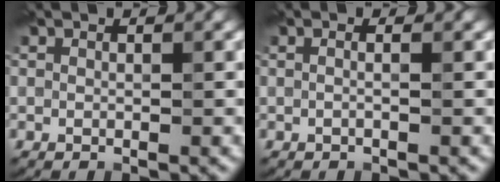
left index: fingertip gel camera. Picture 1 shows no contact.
{"total": 1.3, "force": [0.4, 0.7, 1.1], "torque": [0.002, -0.008, -0.020]}